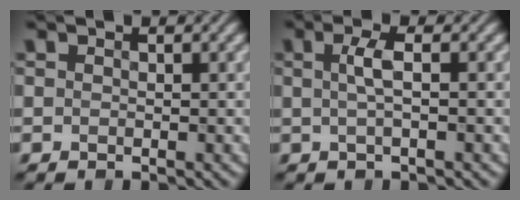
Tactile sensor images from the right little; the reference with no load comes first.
{"total": 1.7, "force": [0.2, 0.2, 1.7], "torque": [-0.039, 0.010, 0.004]}